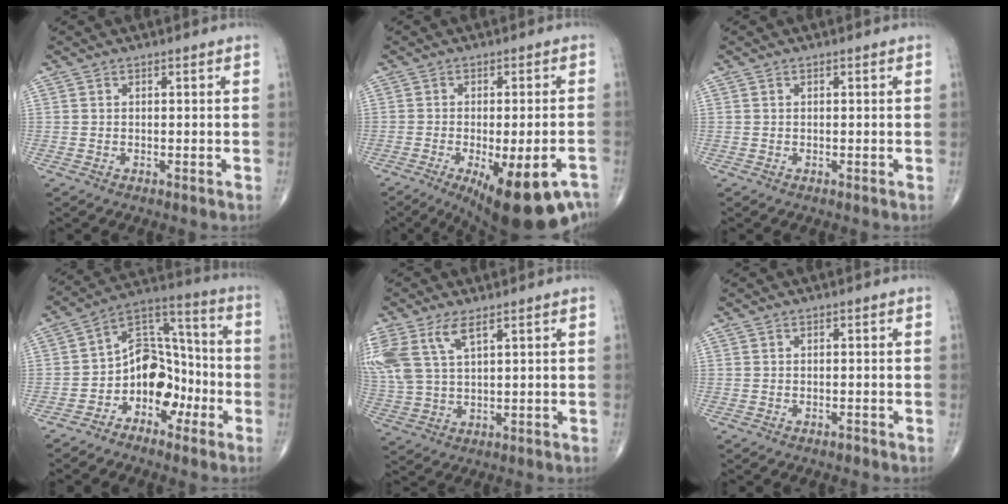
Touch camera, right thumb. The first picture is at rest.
{"total": 17.3, "force": [-10.1, 5.7, 12.8], "torque": [-0.132, 0.019, -0.131]}
{"total": 0.0}
{"total": 12.1, "force": [-4.6, 8.5, 7.3], "torque": [-0.074, 0.069, -0.090]}
{"total": 11.5, "force": [5.4, 5.2, 8.7], "torque": [-0.217, -0.004, 0.116]}
{"total": 0.6, "force": [-0.4, 0.3, 0.2], "torque": [-0.003, 0.000, -0.009]}